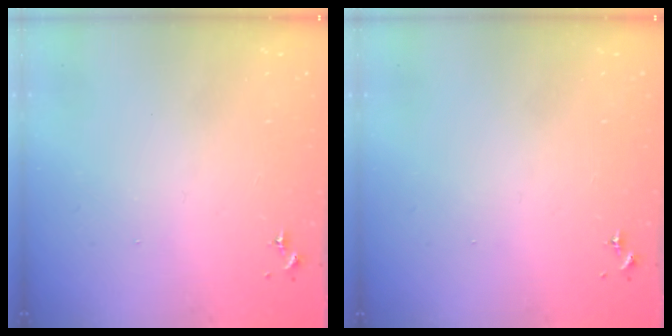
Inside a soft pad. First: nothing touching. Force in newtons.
{"total": 0.0}